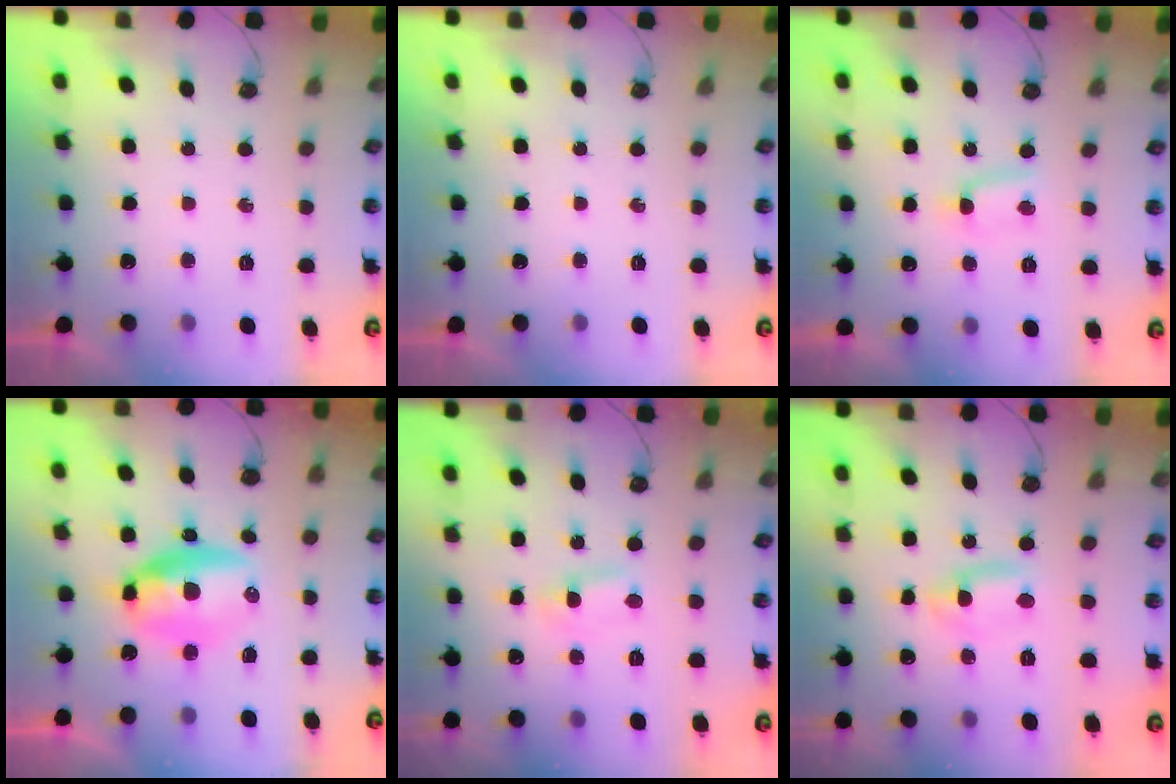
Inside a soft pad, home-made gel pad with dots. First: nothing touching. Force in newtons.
{"total": 0.0}
{"total": 4.3, "press": 4.3, "slide": 0.4}
{"total": 10.7, "press": 10.7, "slide": 0.8}
{"total": 1.6, "press": 1.6, "slide": 0.2}
{"total": 2.7, "press": 2.5, "slide": 1.2}